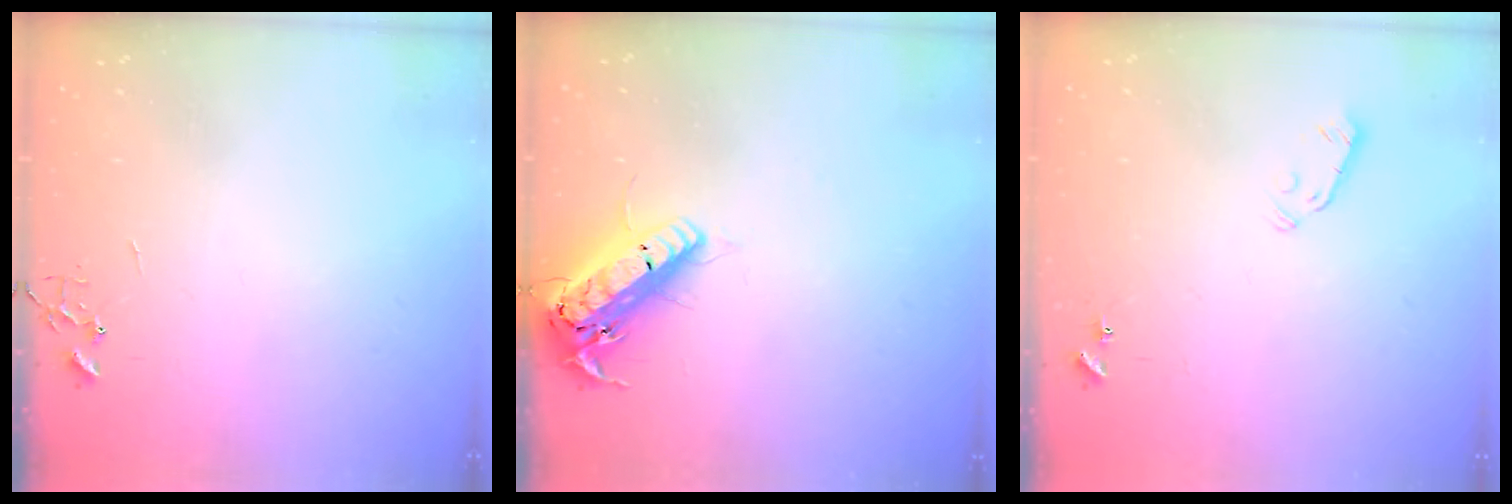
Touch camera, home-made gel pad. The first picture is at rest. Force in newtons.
{"total": 18.4, "press": 18.1, "slide": 3.2}
{"total": 3.7, "press": 3.6, "slide": 0.9}